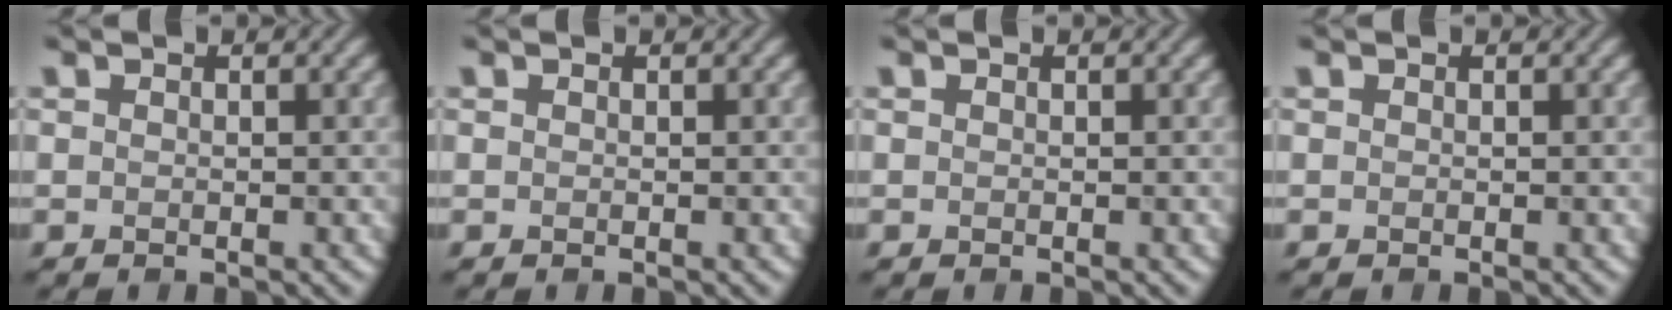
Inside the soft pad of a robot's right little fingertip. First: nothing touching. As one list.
[{"total": 0.0}, {"total": 0.0}, {"total": 0.0}]